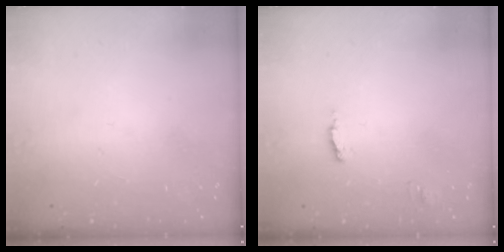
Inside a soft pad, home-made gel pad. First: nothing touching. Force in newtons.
{"total": 2.9, "press": 2.9, "slide": 0.3}